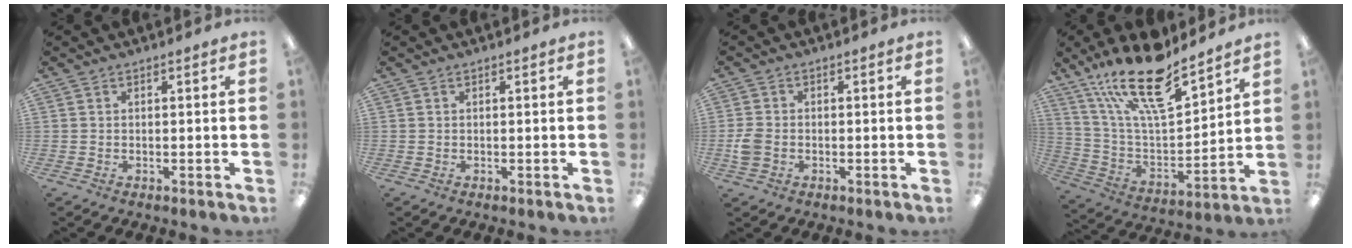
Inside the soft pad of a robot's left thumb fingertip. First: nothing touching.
{"total": 0.0}
{"total": 3.9, "force": [-0.9, 2.9, 2.4], "torque": [-0.046, 0.006, -0.017]}
{"total": 20.9, "force": [15.2, 6.6, 12.7], "torque": [-0.236, -0.092, 0.265]}